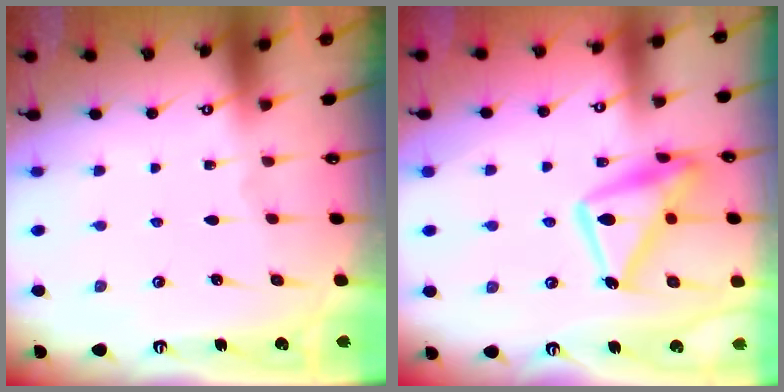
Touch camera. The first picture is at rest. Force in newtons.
{"total": 17.1, "press": 17.1, "slide": 1.2}